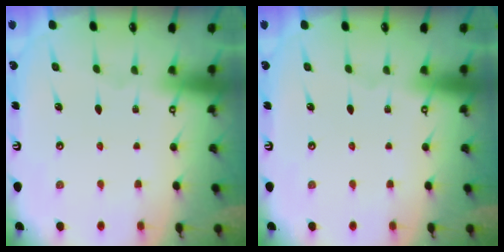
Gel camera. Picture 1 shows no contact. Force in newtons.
{"total": 0.0}